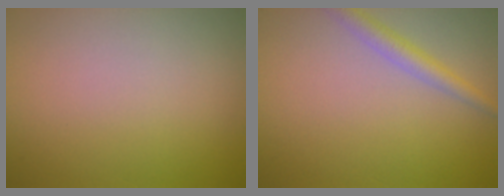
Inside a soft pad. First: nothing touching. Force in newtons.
{"total": 2.4, "press": 2.4, "slide": 0.1}